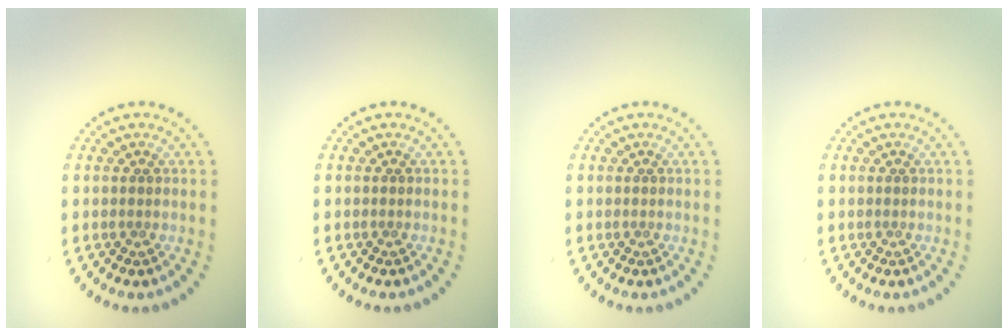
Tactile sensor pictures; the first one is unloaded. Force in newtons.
{"total": 0.0}
{"total": 0.0}
{"total": 0.0}